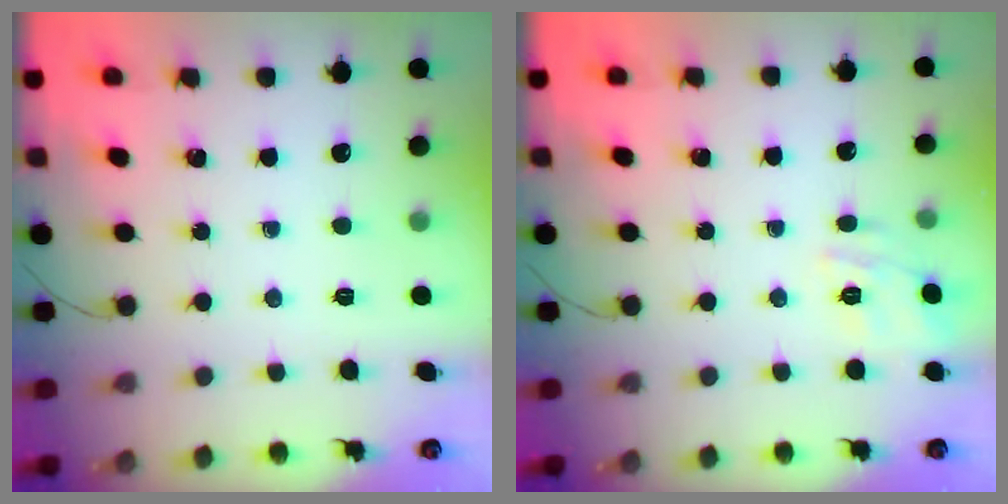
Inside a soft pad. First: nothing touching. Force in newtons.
{"total": 5.3, "press": 5.2, "slide": 1.1}